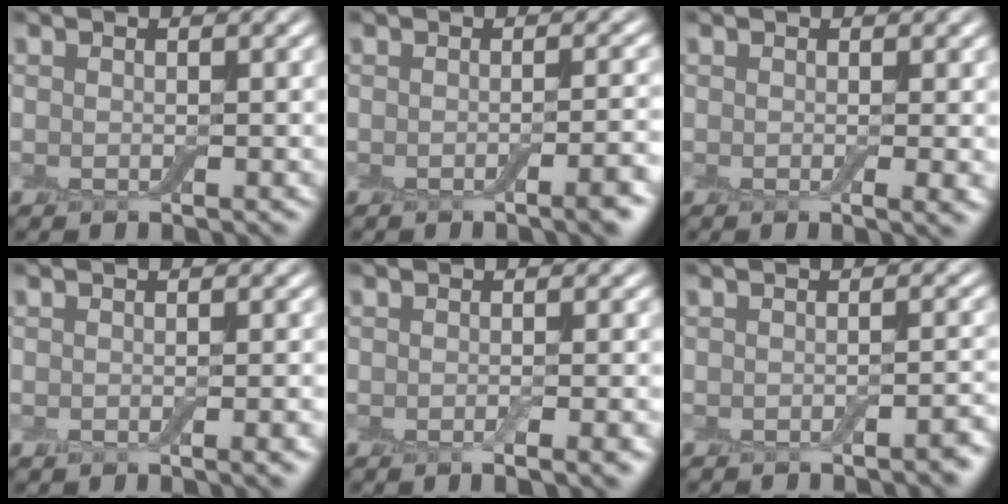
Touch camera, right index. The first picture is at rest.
{"total": 2.8, "force": [-1.2, 0.7, 2.4], "torque": [-0.024, 0.004, -0.022]}
{"total": 1.6, "force": [0.0, 0.3, 1.6], "torque": [-0.017, -0.004, -0.003]}
{"total": 1.8, "force": [-0.7, 0.5, 1.5], "torque": [-0.019, -0.003, -0.010]}
{"total": 2.5, "force": [-1.0, 0.5, 2.2], "torque": [-0.027, -0.003, -0.016]}
{"total": 1.9, "force": [-1.3, 0.4, 1.2], "torque": [-0.008, 0.001, -0.022]}